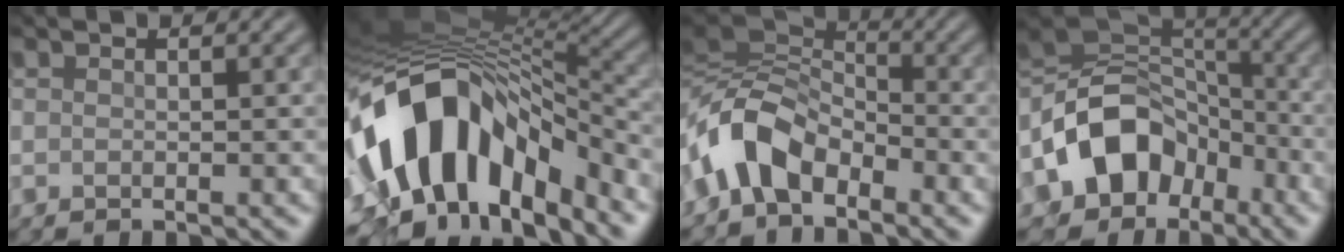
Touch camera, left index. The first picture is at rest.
{"total": 14.3, "force": [-5.7, 7.9, 10.5], "torque": [-0.191, 0.010, -0.087]}
{"total": 6.2, "force": [-2.3, 3.6, 4.5], "torque": [-0.090, 0.014, -0.058]}
{"total": 9.7, "force": [-4.1, 7.1, 5.2], "torque": [-0.089, 0.018, -0.089]}